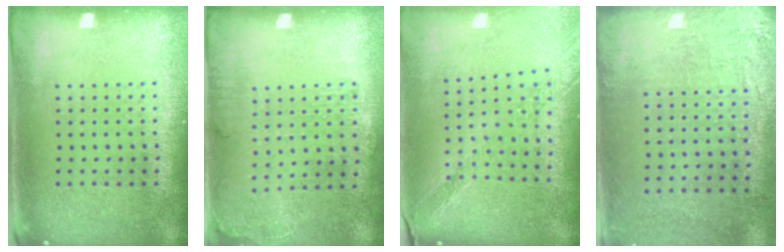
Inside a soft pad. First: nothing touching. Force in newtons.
{"total": 1.2, "press": 1.2, "slide": 0.3}
{"total": 1.1, "press": 1.1, "slide": 0.0}
{"total": 2.8, "press": 2.3, "slide": 1.6}